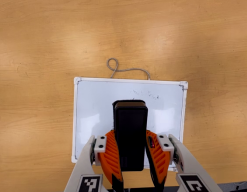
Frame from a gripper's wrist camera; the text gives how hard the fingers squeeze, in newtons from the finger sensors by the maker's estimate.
{"total": 9.5, "left": 7.5, "right": 11.5}